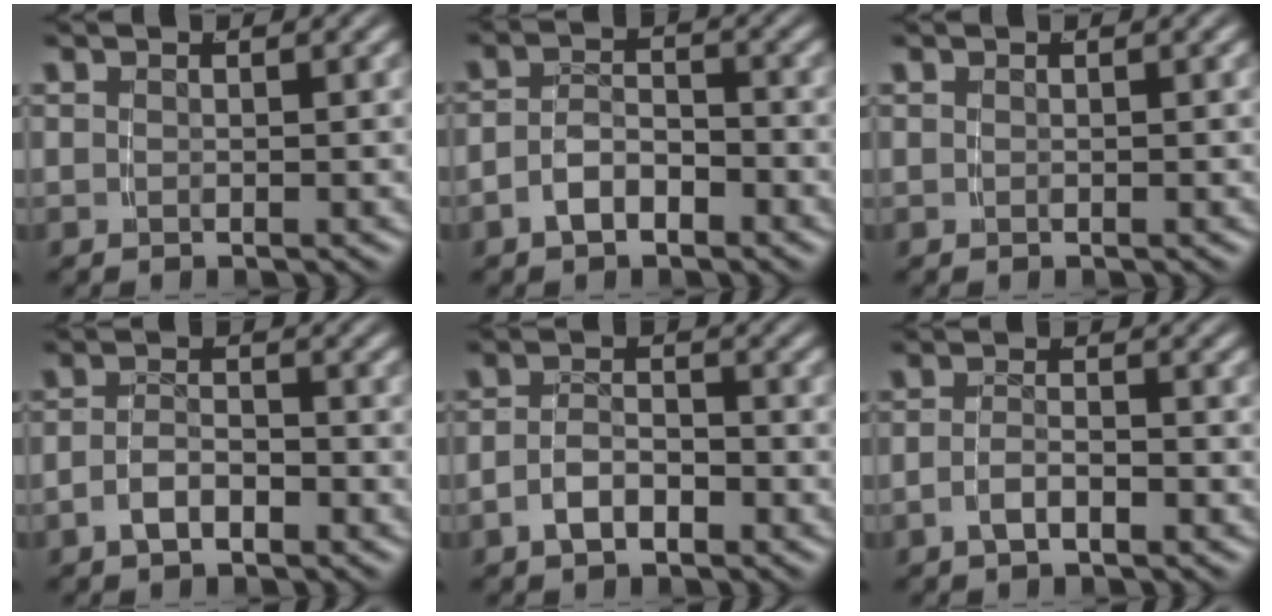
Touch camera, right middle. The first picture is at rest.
{"total": 3.2, "force": [-2.1, 1.8, 1.6], "torque": [-0.022, -0.003, -0.037]}
{"total": 0.0}
{"total": 2.4, "force": [-1.8, 1.0, 1.4], "torque": [-0.019, -0.002, -0.030]}
{"total": 2.8, "force": [-1.8, 1.4, 1.6], "torque": [-0.023, -0.002, -0.031]}
{"total": 2.1, "force": [-1.5, 0.5, 1.3], "torque": [-0.022, -0.003, -0.026]}